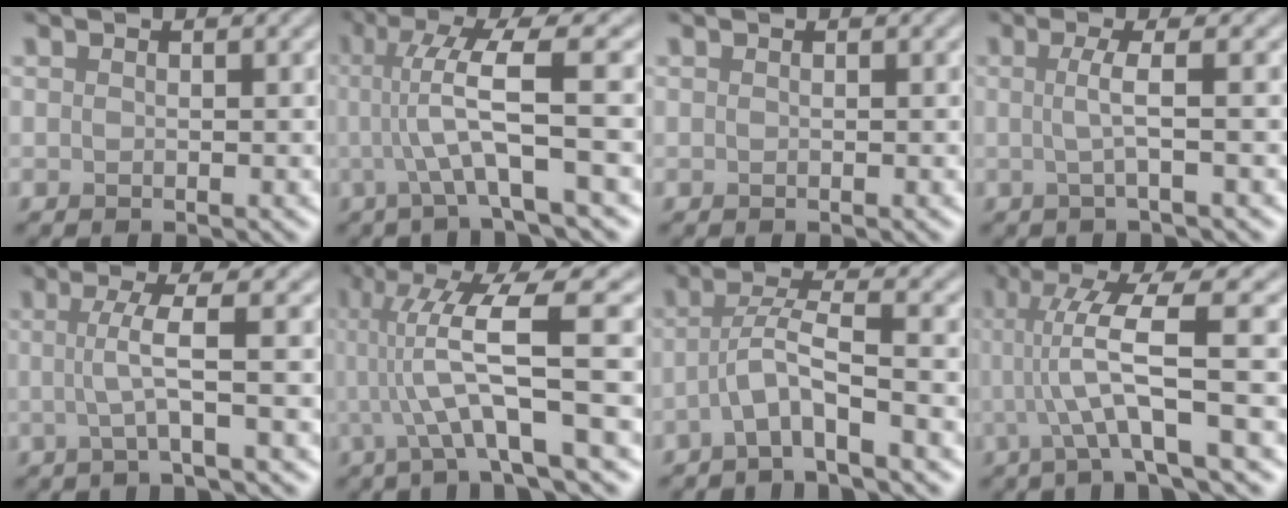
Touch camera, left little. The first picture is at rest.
{"total": 6.2, "force": [0.1, 0.8, 6.1], "torque": [-0.110, 0.005, 0.000]}
{"total": 0.0}
{"total": 2.6, "force": [0.0, 0.6, 2.5], "torque": [-0.046, -0.001, -0.008]}
{"total": 3.4, "force": [-0.1, 0.6, 3.3], "torque": [-0.060, -0.002, -0.009]}
{"total": 8.5, "force": [0.3, 1.4, 8.4], "torque": [-0.141, 0.009, 0.004]}
{"total": 3.8, "force": [-1.8, 0.4, 3.3], "torque": [-0.062, 0.011, -0.044]}
{"total": 6.8, "force": [0.0, 0.9, 6.7], "torque": [-0.117, 0.005, -0.001]}